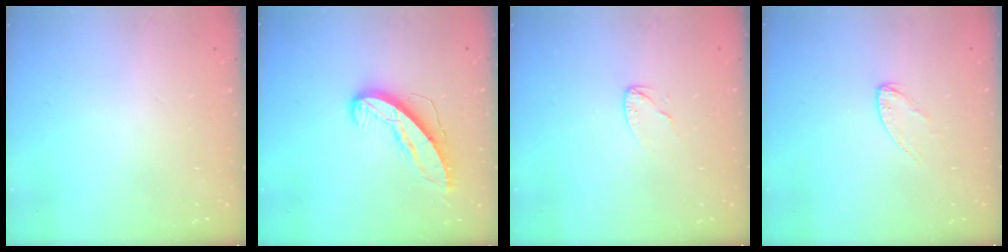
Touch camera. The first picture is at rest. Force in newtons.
{"total": 9.7, "press": 9.7, "slide": 0.4}
{"total": 3.2, "press": 3.2, "slide": 0.3}
{"total": 4.0, "press": 3.9, "slide": 0.4}